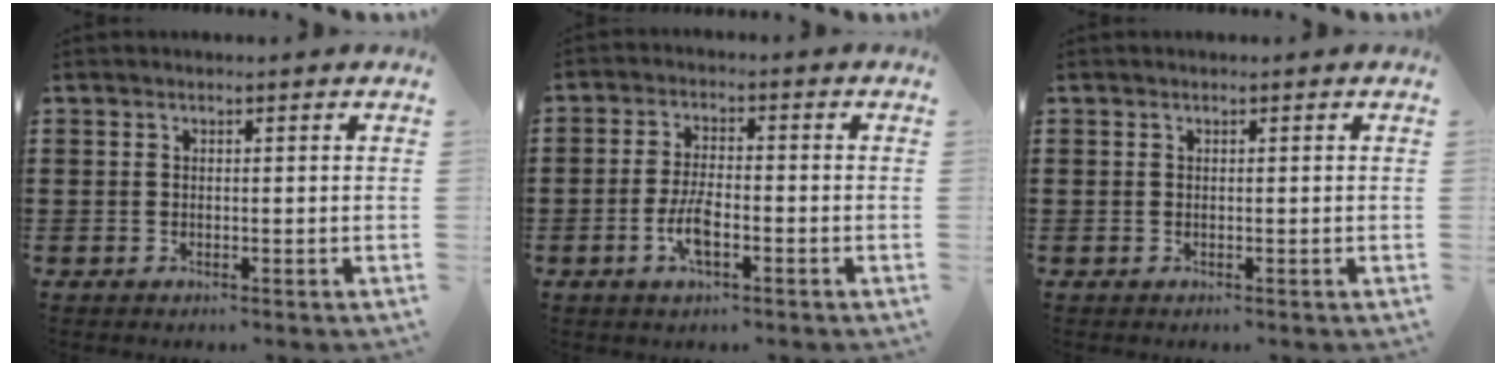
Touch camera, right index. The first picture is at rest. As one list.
[{"total": 5.1, "force": [-1.9, 1.8, 4.3], "torque": [-0.101, -0.001, -0.043]}, {"total": 0.0}]